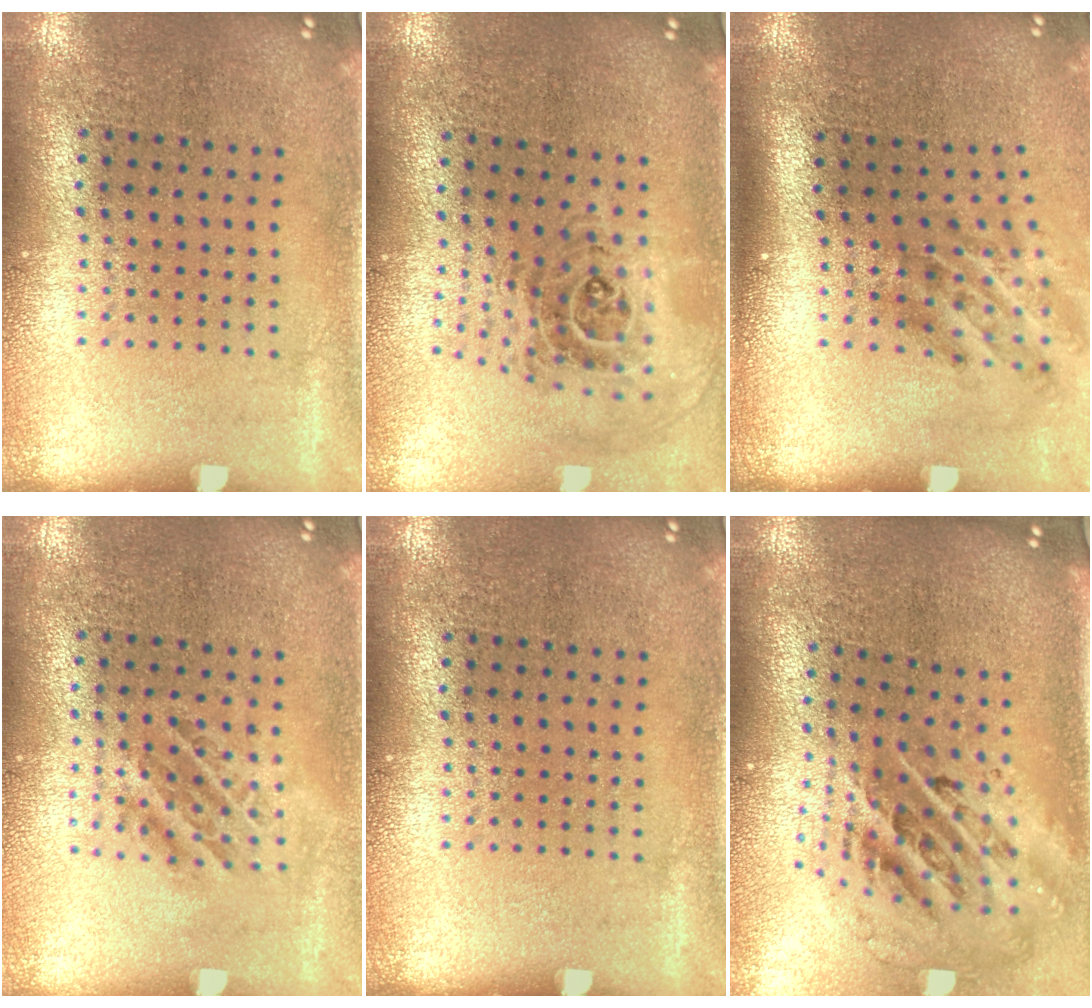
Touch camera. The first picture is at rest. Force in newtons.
{"total": 1.2, "press": 1.1, "slide": 0.5}
{"total": 1.9, "press": 1.2, "slide": 1.5}
{"total": 1.1, "press": 1.0, "slide": 0.4}
{"total": 0.0}
{"total": 2.5, "press": 1.8, "slide": 1.8}